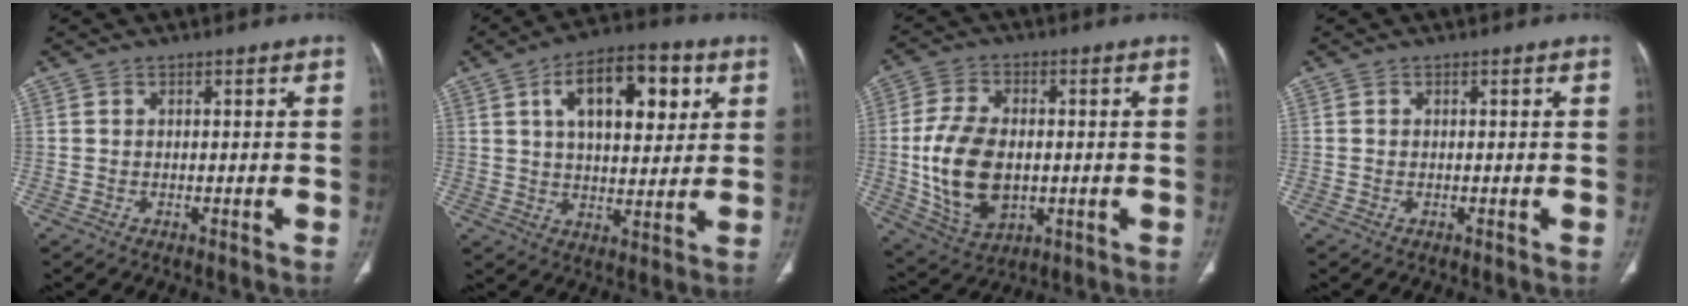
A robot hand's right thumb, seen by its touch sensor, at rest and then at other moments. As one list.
[{"total": 15.8, "force": [5.7, 8.0, 12.4], "torque": [-0.151, -0.001, 0.089]}, {"total": 14.7, "force": [-1.1, 9.2, 11.4], "torque": [-0.215, -0.002, -0.008]}, {"total": 0.0}]